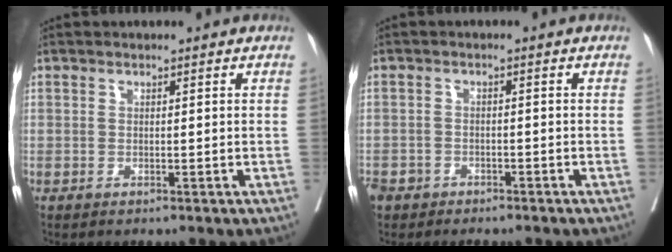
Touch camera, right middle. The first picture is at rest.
{"total": 5.0, "force": [-4.0, 2.8, 1.0], "torque": [-0.018, 0.004, -0.060]}